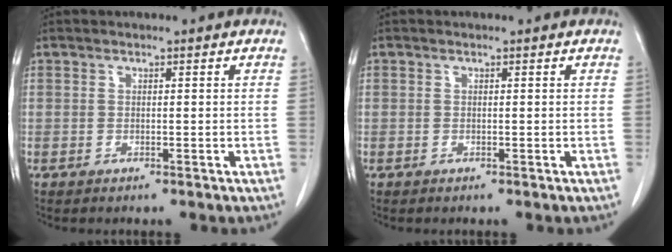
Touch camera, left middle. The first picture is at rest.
{"total": 0.0}